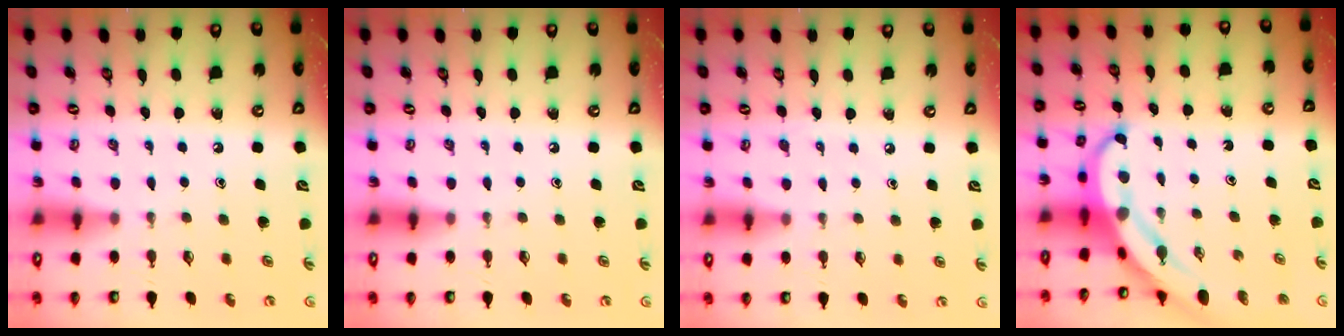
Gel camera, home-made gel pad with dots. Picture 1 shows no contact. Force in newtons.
{"total": 0.0}
{"total": 3.0, "press": 3.0, "slide": 0.4}
{"total": 7.7, "press": 7.6, "slide": 1.4}